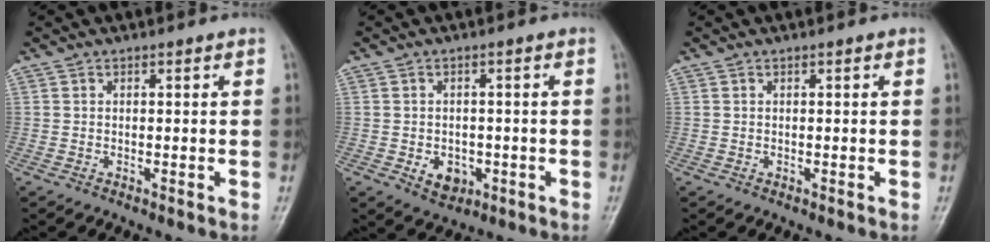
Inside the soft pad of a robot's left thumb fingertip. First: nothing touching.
{"total": 4.5, "force": [-1.4, 3.5, 2.5], "torque": [-0.020, 0.005, -0.011]}
{"total": 0.0}